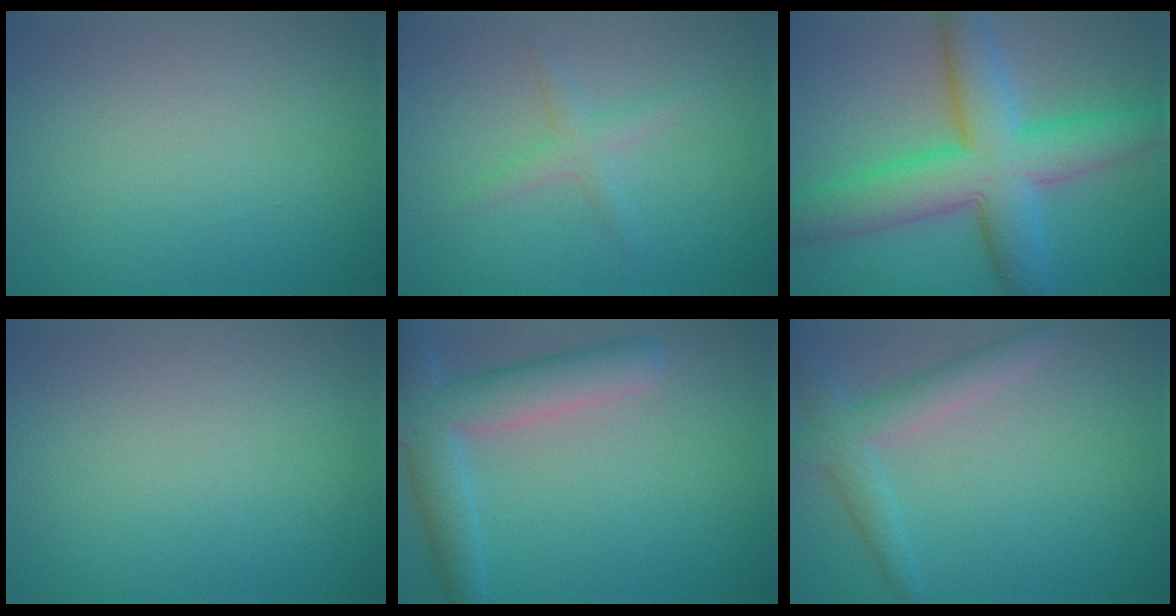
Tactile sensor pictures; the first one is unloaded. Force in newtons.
{"total": 1.7, "press": 1.6, "slide": 0.1}
{"total": 9.5, "press": 9.5, "slide": 0.3}
{"total": 0.0}
{"total": 5.9, "press": 5.9, "slide": 0.3}
{"total": 3.3, "press": 3.3, "slide": 0.1}